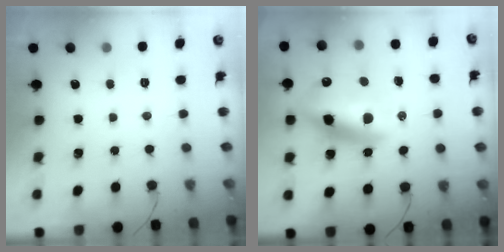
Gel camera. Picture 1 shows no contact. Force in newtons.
{"total": 18.5, "press": 17.9, "slide": 4.7}